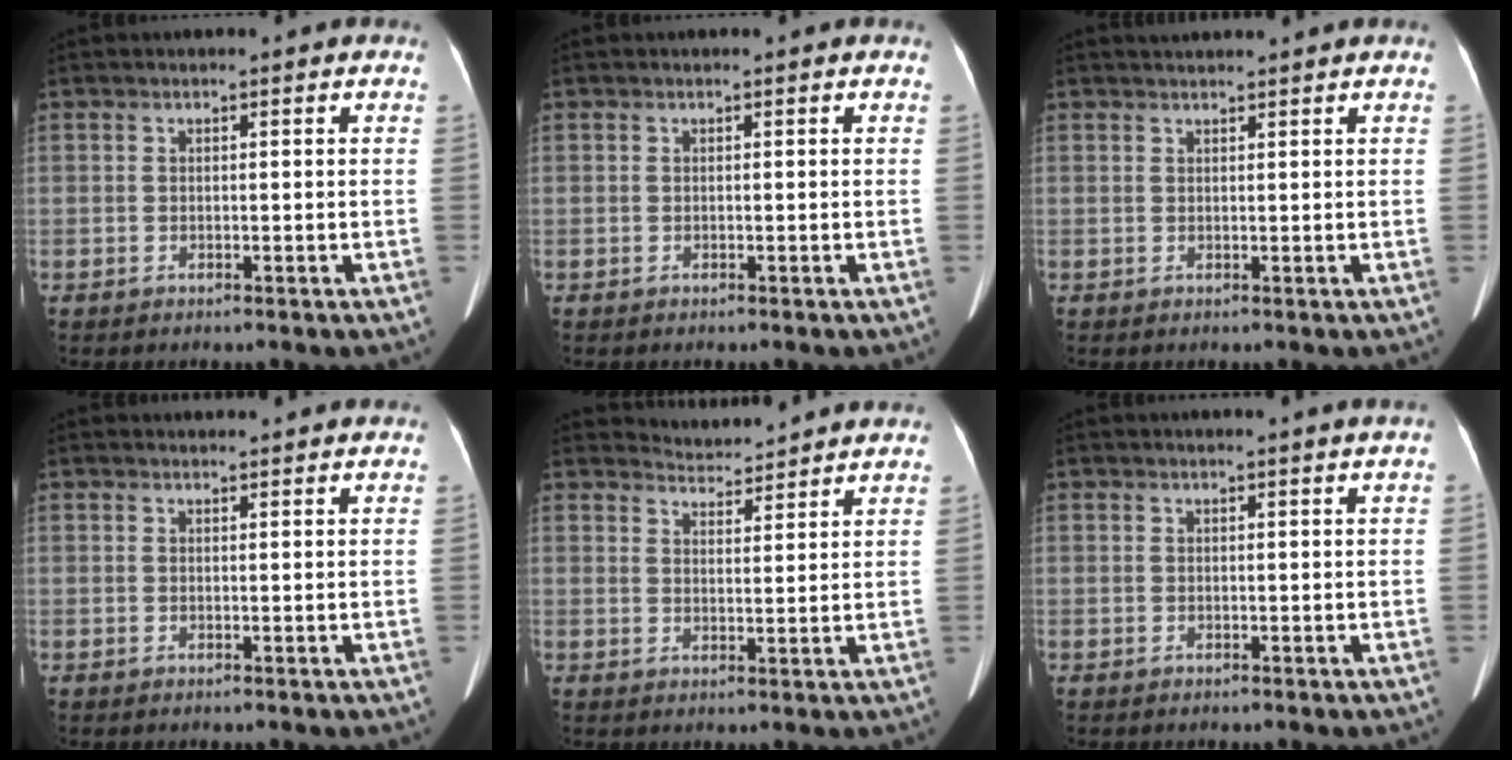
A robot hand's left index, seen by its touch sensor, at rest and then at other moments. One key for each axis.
{"total": 0.0}
{"total": 2.6, "fx": 2.5, "fy": -0.5, "fz": 0.6, "tx": -0.007, "ty": 0.021, "tz": 0.044}
{"total": 3.5, "fx": 3.5, "fy": 0.4, "fz": 0.5, "tx": -0.013, "ty": 0.018, "tz": 0.040}
{"total": 5.3, "fx": 5.3, "fy": 0.0, "fz": -0.5, "tx": -0.007, "ty": 0.009, "tz": 0.077}
{"total": 1.6, "fx": 1.5, "fy": -0.4, "fz": 0.5, "tx": -0.012, "ty": -0.001, "tz": 0.020}